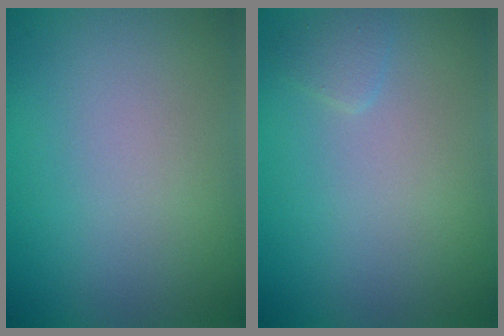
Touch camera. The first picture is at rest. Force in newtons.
{"total": 1.0, "press": 0.9, "slide": 0.1}